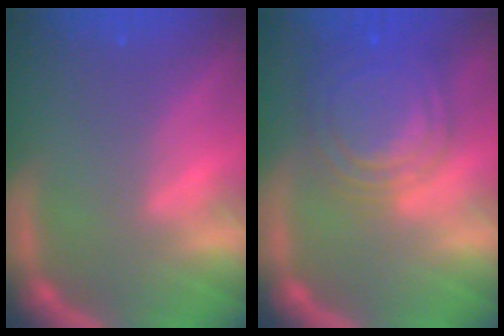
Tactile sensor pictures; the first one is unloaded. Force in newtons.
{"total": 9.5}